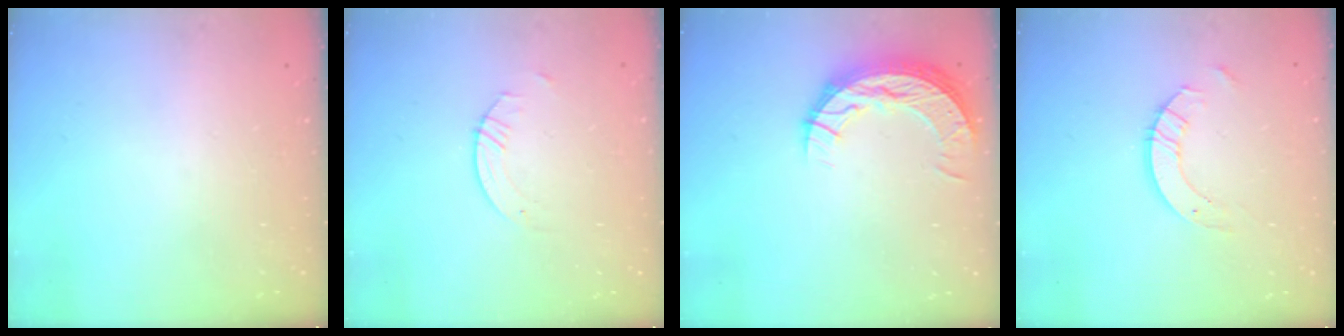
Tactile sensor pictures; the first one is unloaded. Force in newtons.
{"total": 0.8, "press": 0.8, "slide": 0.2}
{"total": 9.9, "press": 9.9, "slide": 0.7}
{"total": 6.1, "press": 6.1, "slide": 0.6}